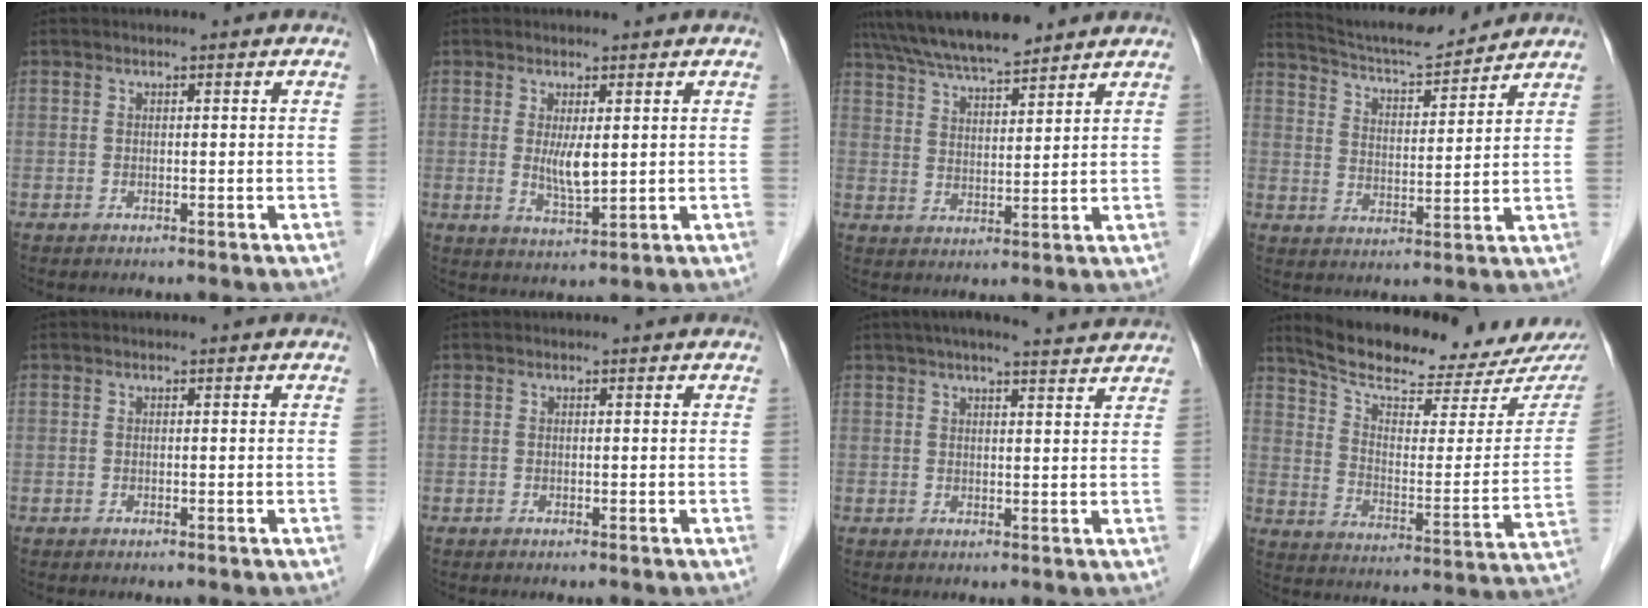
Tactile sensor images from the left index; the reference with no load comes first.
{"total": 4.0, "force": [0.7, 0.8, 3.8], "torque": [-0.075, -0.013, 0.018]}
{"total": 11.1, "force": [9.8, 1.5, 5.0], "torque": [-0.087, 0.025, 0.168]}
{"total": 12.4, "force": [11.8, 1.2, 3.5], "torque": [-0.068, 0.011, 0.192]}
{"total": 0.0}
{"total": 0.0}
{"total": 10.7, "force": [9.6, 0.0, 4.6], "torque": [-0.067, 0.020, 0.113]}
{"total": 21.3, "force": [18.9, 3.7, 9.0], "torque": [-0.137, -0.035, 0.264]}